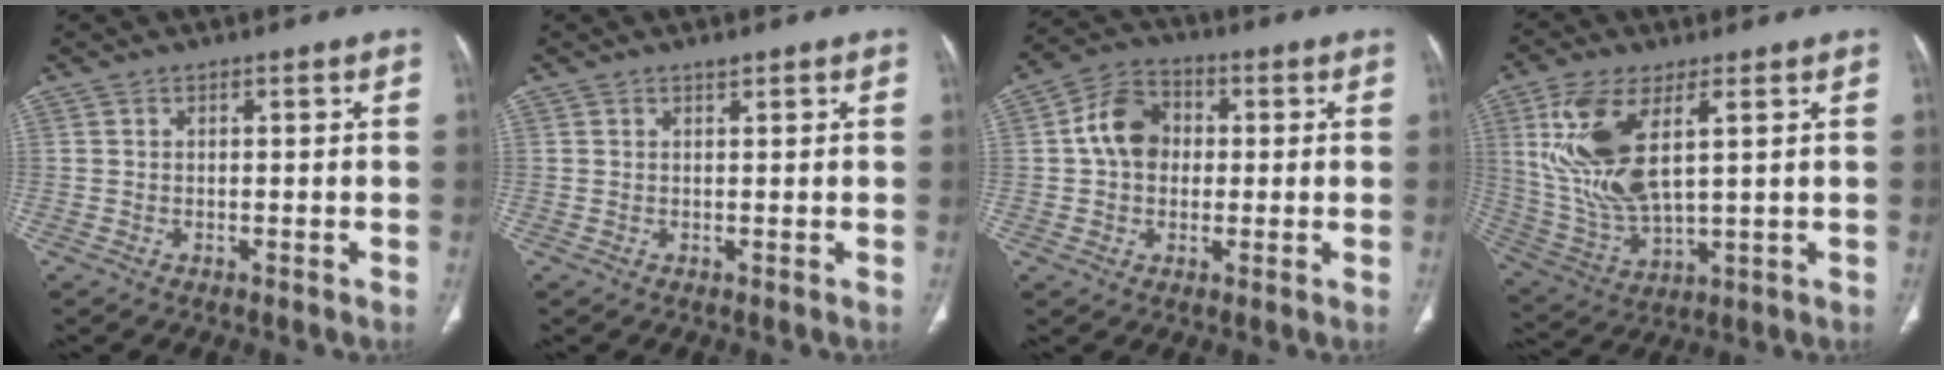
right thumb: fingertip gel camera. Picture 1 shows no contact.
{"total": 0.8, "force": [0.7, 0.2, 0.3], "torque": [-0.001, -0.004, 0.011]}
{"total": 9.0, "force": [0.8, 7.1, 5.5], "torque": [-0.079, 0.021, 0.004]}
{"total": 15.8, "force": [4.3, 6.7, 13.6], "torque": [-0.294, -0.018, 0.097]}